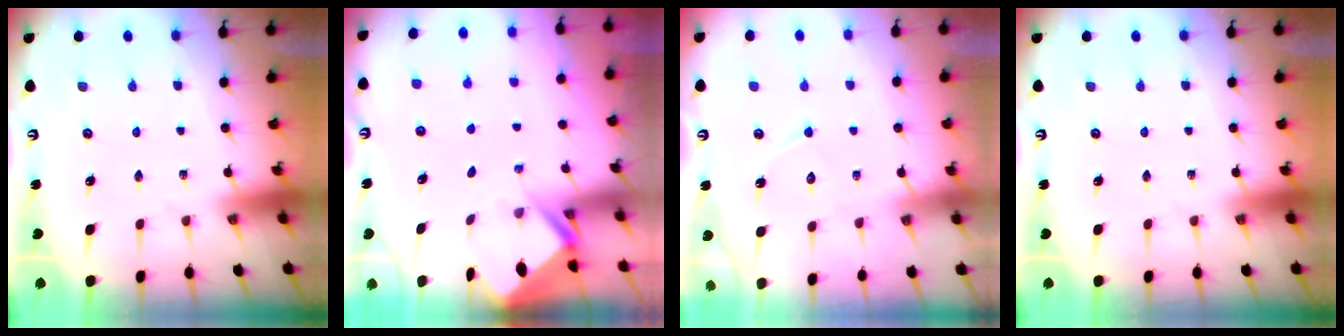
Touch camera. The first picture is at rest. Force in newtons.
{"total": 2.6, "press": 2.6, "slide": 0.1}
{"total": 6.5, "press": 6.5, "slide": 0.6}
{"total": 0.0}